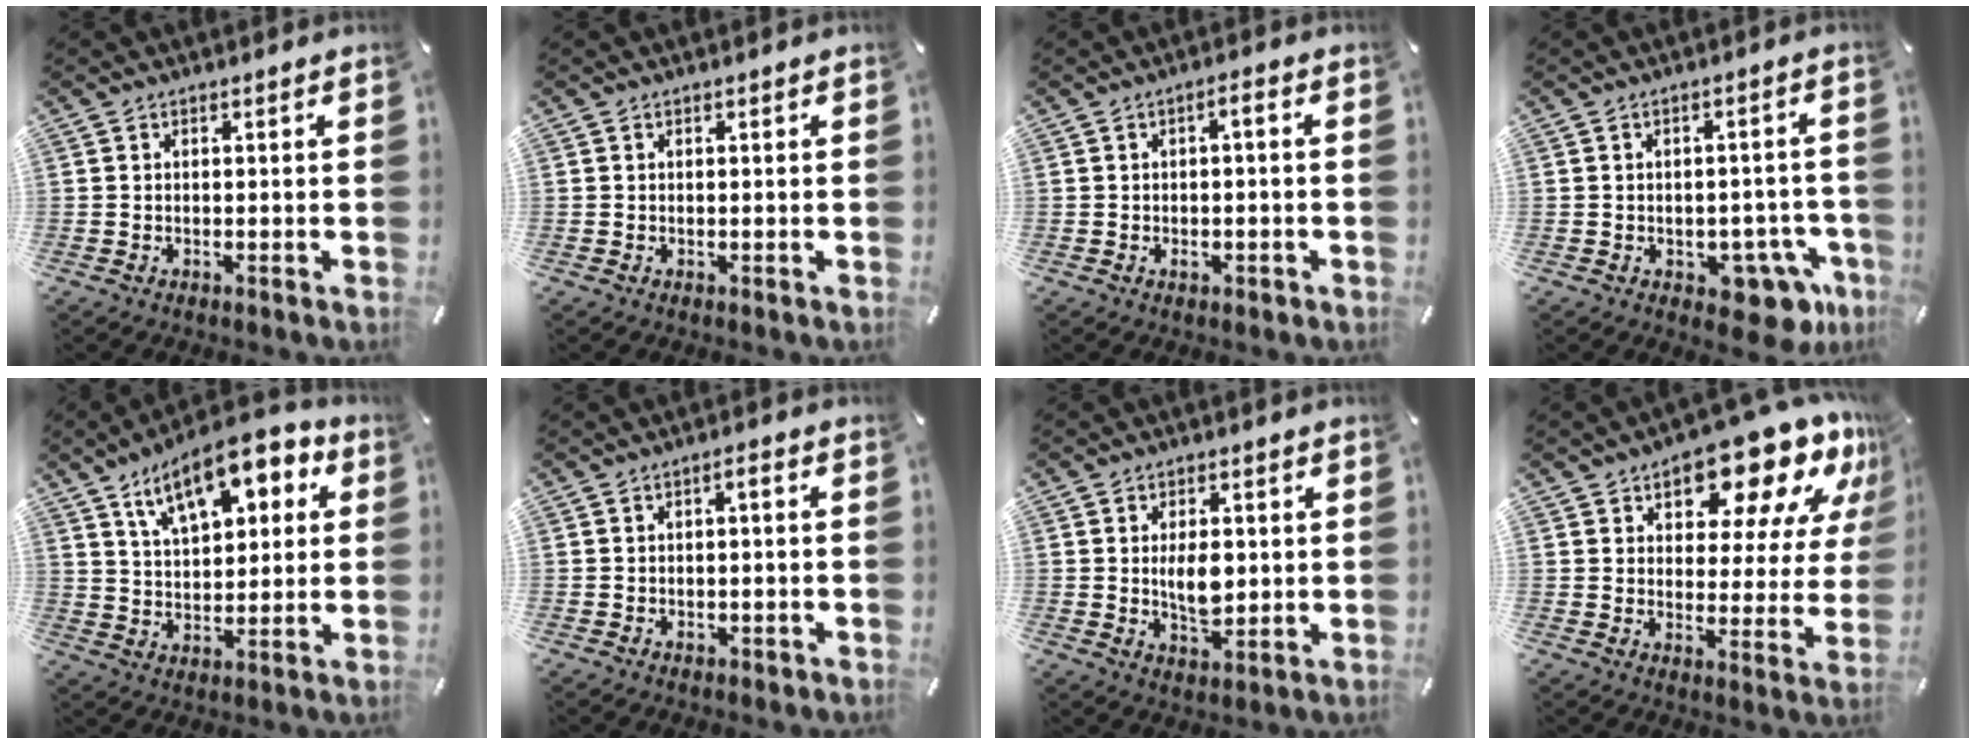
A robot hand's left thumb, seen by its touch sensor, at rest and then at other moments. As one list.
[{"total": 0.0}, {"total": 2.7, "force": [-0.9, 1.3, 2.2], "torque": [-0.038, 0.007, -0.018]}, {"total": 9.4, "force": [-4.4, 5.0, 6.6], "torque": [-0.066, 0.010, -0.070]}, {"total": 14.6, "force": [8.1, 7.2, 9.7], "torque": [-0.163, -0.017, 0.142]}, {"total": 2.1, "force": [-0.4, 1.0, 1.8], "torque": [-0.032, 0.006, -0.009]}, {"total": 7.1, "force": [0.8, 4.4, 5.6], "torque": [-0.092, -0.009, 0.006]}, {"total": 16.8, "force": [12.8, 7.1, 8.3], "torque": [-0.117, -0.101, 0.211]}]